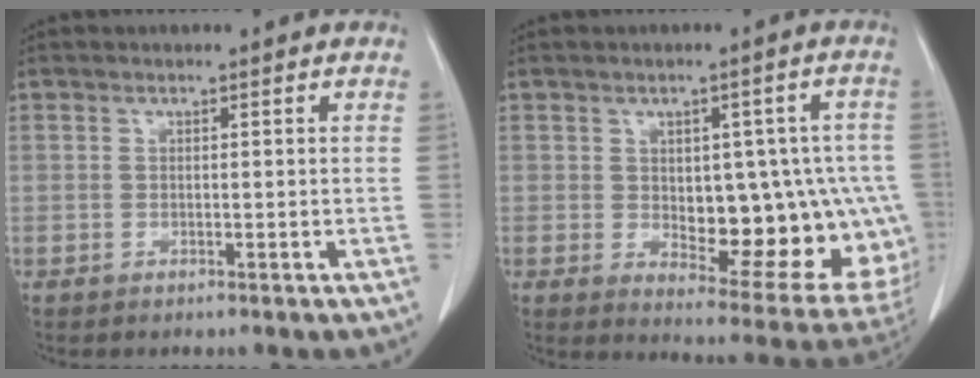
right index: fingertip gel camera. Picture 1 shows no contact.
{"total": 18.2, "force": [-1.7, 8.3, 16.2], "torque": [-0.147, 0.019, 0.012]}